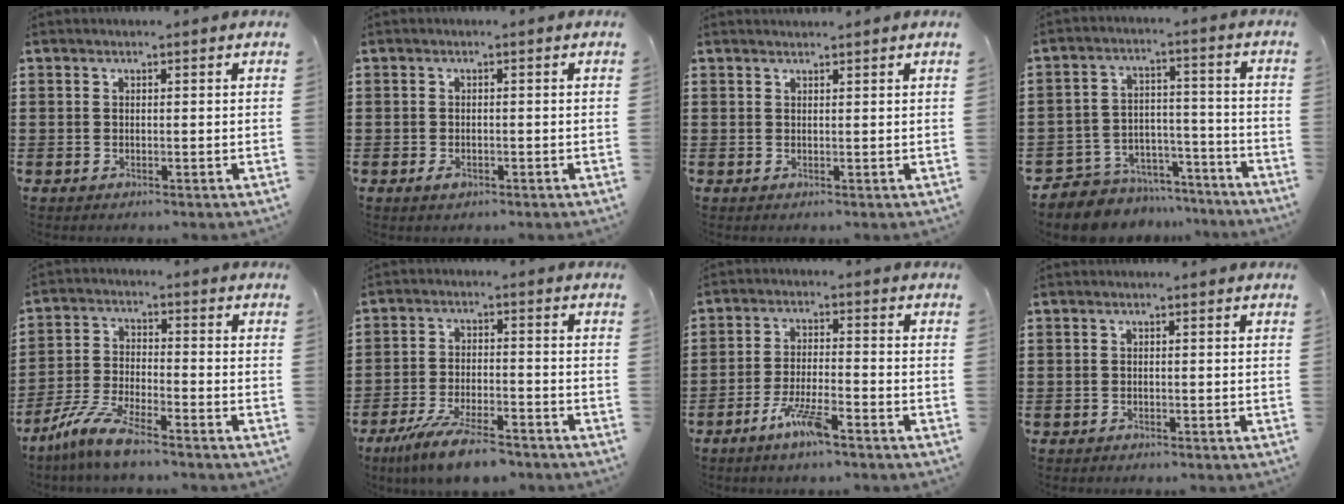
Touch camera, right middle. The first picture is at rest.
{"total": 1.0, "force": [-0.6, 0.5, 0.7], "torque": [-0.014, -0.003, -0.011]}
{"total": 0.8, "force": [0.8, 0.0, 0.0], "torque": [-0.002, 0.000, 0.015]}
{"total": 6.9, "force": [-6.5, 2.2, 0.0], "torque": [-0.004, 0.021, -0.131]}
{"total": 7.2, "force": [-6.0, 0.6, 4.0], "torque": [-0.102, -0.013, -0.122]}
{"total": 7.6, "force": [-6.3, 1.2, 4.0], "torque": [-0.085, -0.002, -0.120]}
{"total": 6.2, "force": [-4.0, 1.0, 4.6], "torque": [-0.099, -0.005, -0.075]}
{"total": 0.5, "force": [-0.5, 0.2, 0.0], "torque": [-0.001, 0.002, -0.011]}